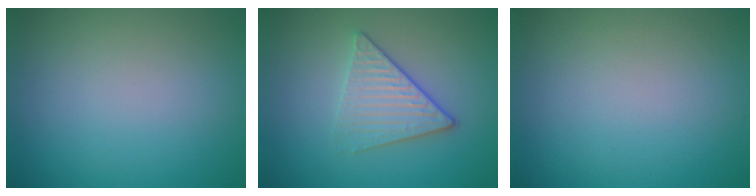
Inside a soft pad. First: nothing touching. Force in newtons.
{"total": 3.7, "press": 3.1, "slide": 2.0}
{"total": 0.0}